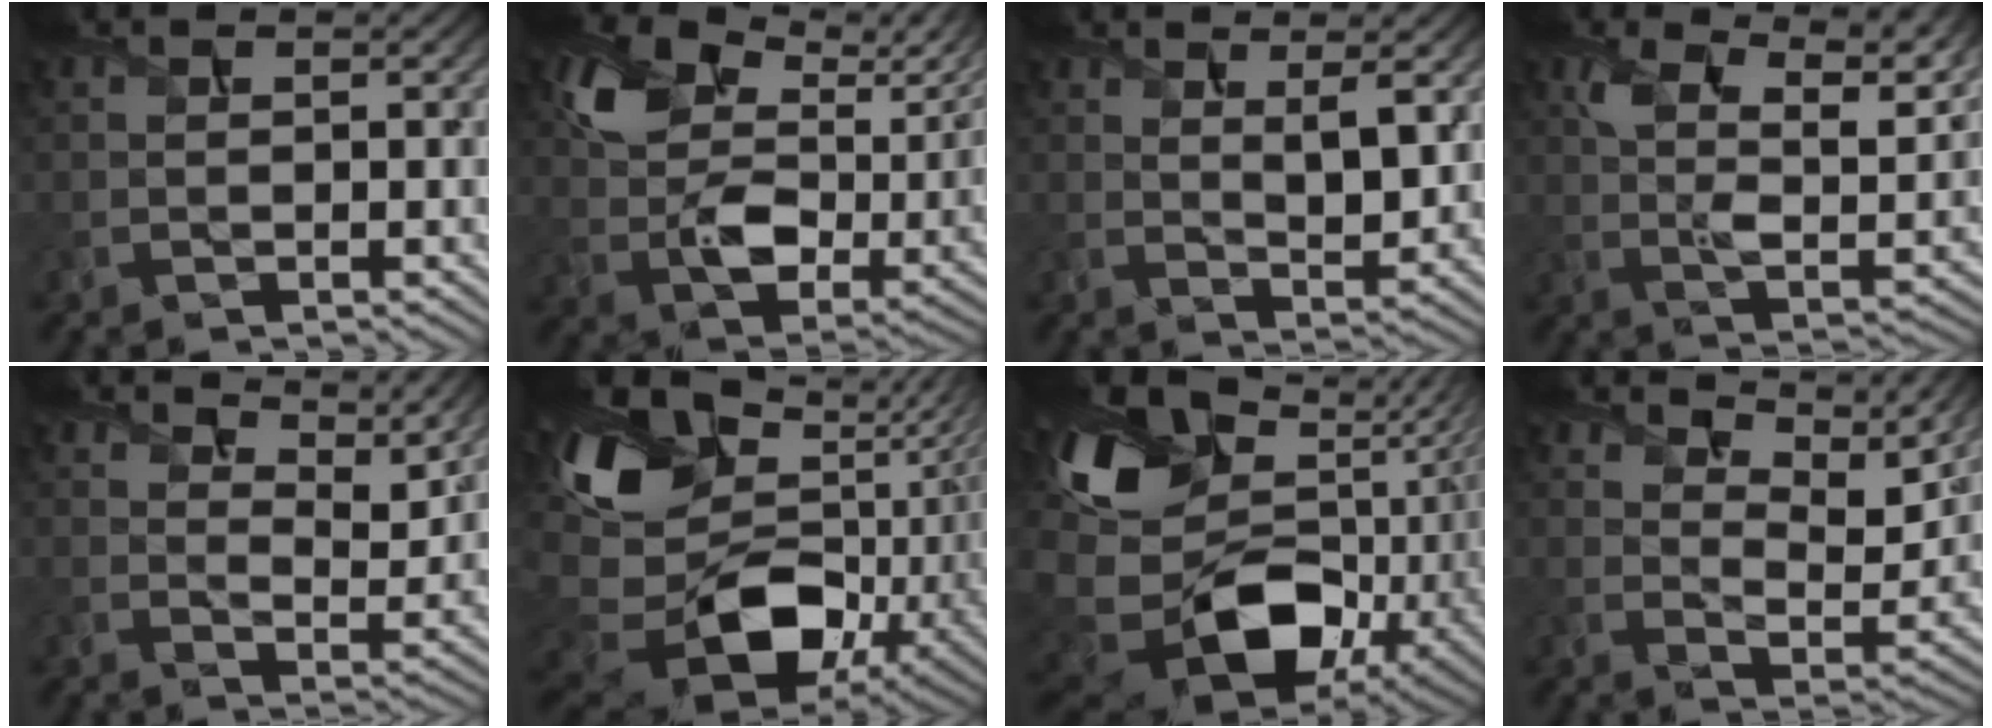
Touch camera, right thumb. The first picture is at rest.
{"total": 13.2, "force": [5.9, 8.0, 8.7], "torque": [-0.187, -0.008, 0.119]}
{"total": 5.1, "force": [2.1, 1.5, 4.4], "torque": [-0.083, -0.003, 0.041]}
{"total": 11.5, "force": [6.1, 4.9, 8.5], "torque": [-0.167, -0.009, 0.102]}
{"total": 8.2, "force": [6.6, 3.2, 3.8], "torque": [-0.073, -0.016, 0.096]}
{"total": 18.8, "force": [-1.1, 12.8, 13.7], "torque": [-0.310, -0.029, 0.004]}
{"total": 19.3, "force": [-2.7, 13.2, 13.8], "torque": [-0.310, -0.034, -0.026]}
{"total": 11.0, "force": [8.5, 4.3, 5.5], "torque": [-0.122, -0.012, 0.126]}